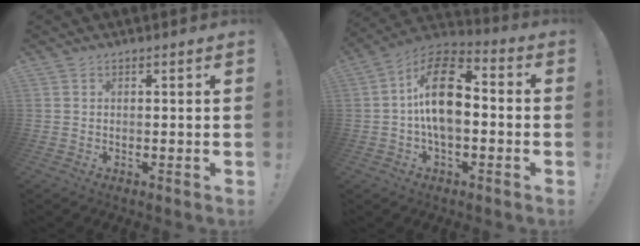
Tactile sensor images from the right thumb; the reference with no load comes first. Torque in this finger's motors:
{"motor_torque": [1.74, 2.69, 0.27, 0.15, 0.33]}